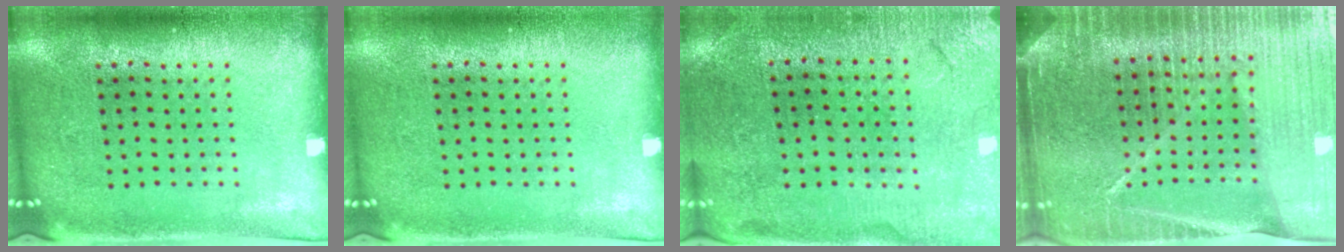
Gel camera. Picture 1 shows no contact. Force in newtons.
{"total": 0.0}
{"total": 0.7, "press": 0.7, "slide": 0.1}
{"total": 5.6, "press": 4.9, "slide": 2.7}